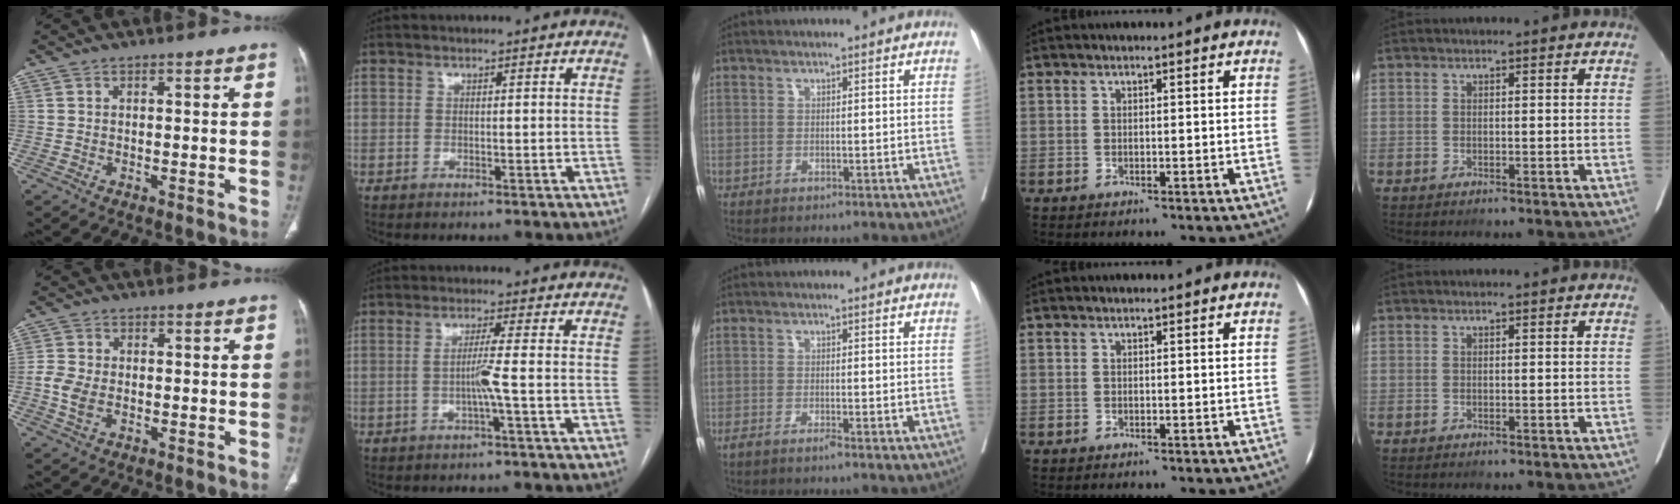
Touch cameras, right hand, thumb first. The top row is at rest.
{"thumb": {"total": 4.9, "force": [-1.0, 3.2, 3.6], "torque": [-0.088, 0.006, -0.021]}, "index": {"total": 3.5, "force": [-1.0, -1.1, 3.2], "torque": [-0.060, -0.001, -0.018]}, "middle": {"total": 1.2, "force": [-0.9, -0.1, 0.8], "torque": [-0.012, 0.000, -0.016]}}